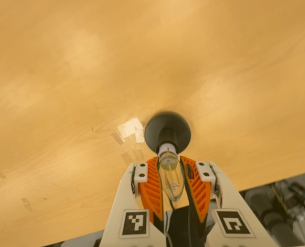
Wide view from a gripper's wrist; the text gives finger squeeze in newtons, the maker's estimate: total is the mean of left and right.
{"total": 20.3, "left": 20.7, "right": 19.9}